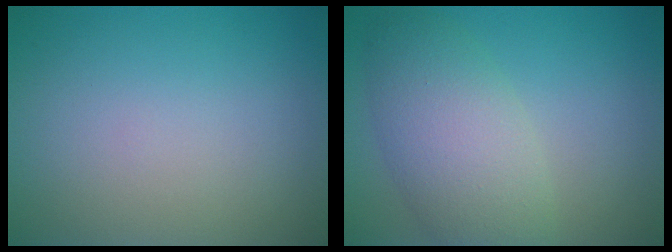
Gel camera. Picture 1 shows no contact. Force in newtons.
{"total": 6.1, "press": 6.0, "slide": 0.3}